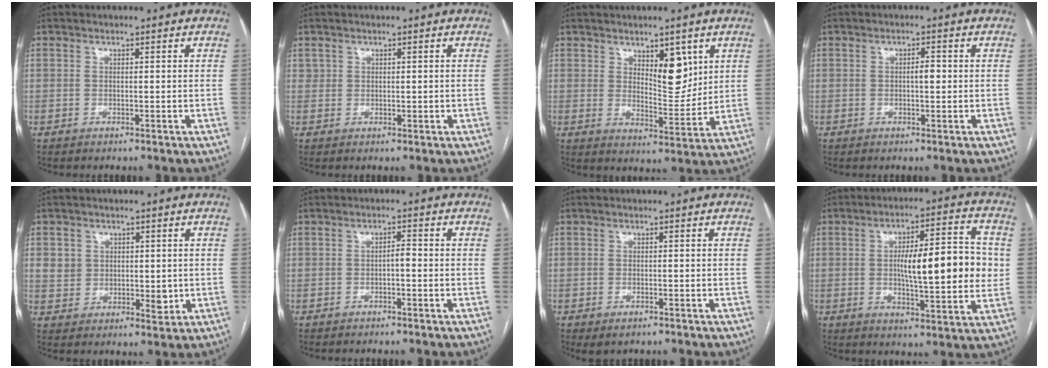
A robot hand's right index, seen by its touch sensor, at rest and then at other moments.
{"total": 1.2, "force": [0.5, 1.0, 0.5], "torque": [-0.007, 0.005, 0.013]}
{"total": 6.9, "force": [3.4, 2.8, 5.4], "torque": [-0.083, -0.007, 0.059]}
{"total": 1.7, "force": [0.0, 0.6, 1.6], "torque": [-0.027, 0.003, -0.001]}
{"total": 5.9, "force": [1.3, 5.0, 2.8], "torque": [-0.033, 0.000, 0.029]}
{"total": 1.5, "force": [-0.5, 0.4, 1.4], "torque": [-0.019, 0.004, -0.009]}
{"total": 2.0, "force": [-1.2, 0.9, 1.4], "torque": [-0.022, -0.003, -0.009]}
{"total": 14.9, "force": [0.7, 3.5, 14.5], "torque": [-0.217, 0.021, 0.012]}